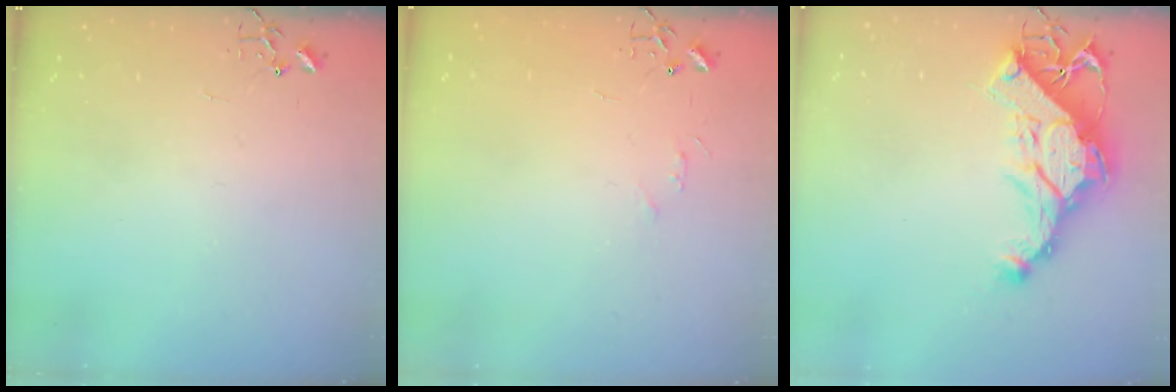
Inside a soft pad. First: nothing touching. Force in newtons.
{"total": 3.5, "press": 3.4, "slide": 0.4}
{"total": 15.6, "press": 15.4, "slide": 2.1}